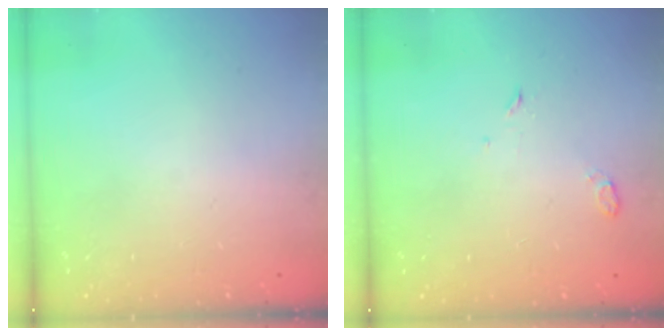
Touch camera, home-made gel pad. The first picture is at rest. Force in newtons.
{"total": 3.0, "press": 2.9, "slide": 0.6}